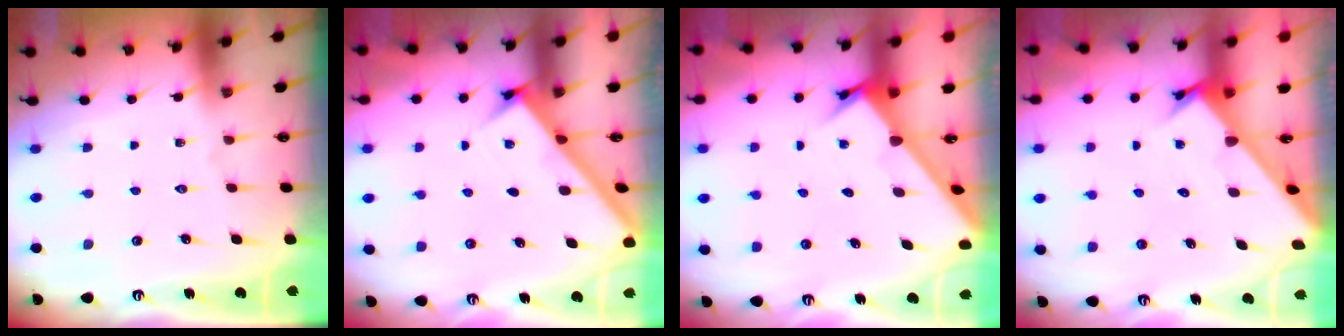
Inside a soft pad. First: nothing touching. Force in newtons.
{"total": 3.0, "press": 3.0, "slide": 0.2}
{"total": 2.4, "press": 2.4, "slide": 0.3}
{"total": 2.2, "press": 2.2, "slide": 0.2}